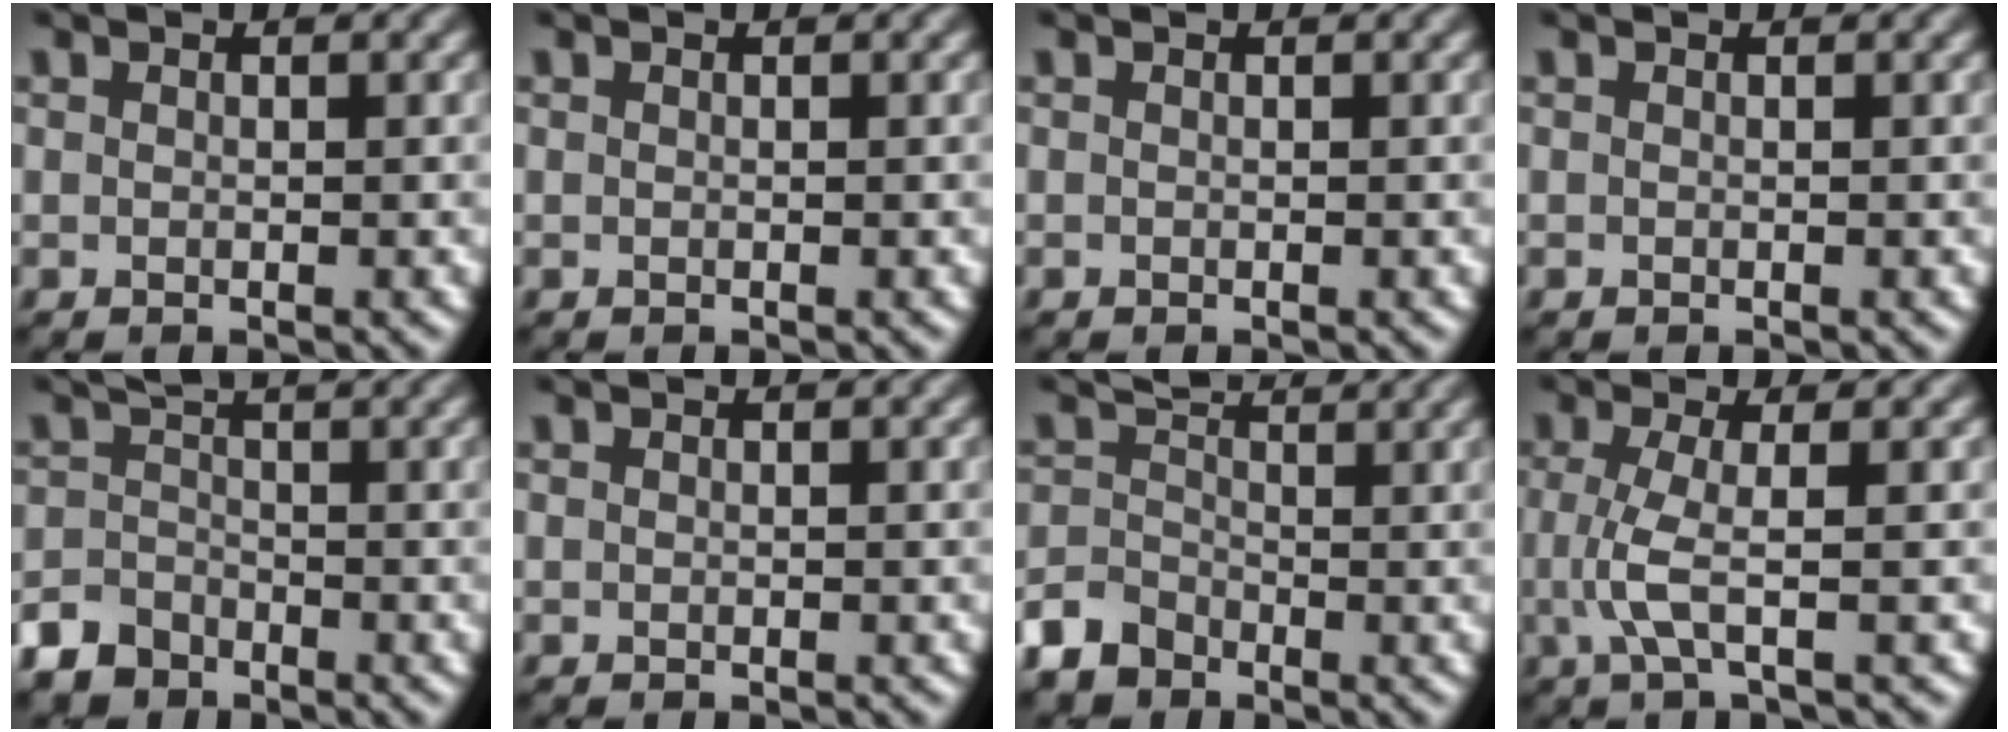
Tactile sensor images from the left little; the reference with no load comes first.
{"total": 0.0}
{"total": 0.0}
{"total": 0.0}
{"total": 2.8, "force": [-1.7, 1.8, 1.1], "torque": [-0.022, -0.002, -0.040]}
{"total": 0.0}
{"total": 3.2, "force": [-1.5, 2.5, 1.5], "torque": [-0.031, 0.002, -0.039]}
{"total": 3.1, "force": [-0.3, 0.7, 3.0], "torque": [-0.070, -0.007, -0.008]}